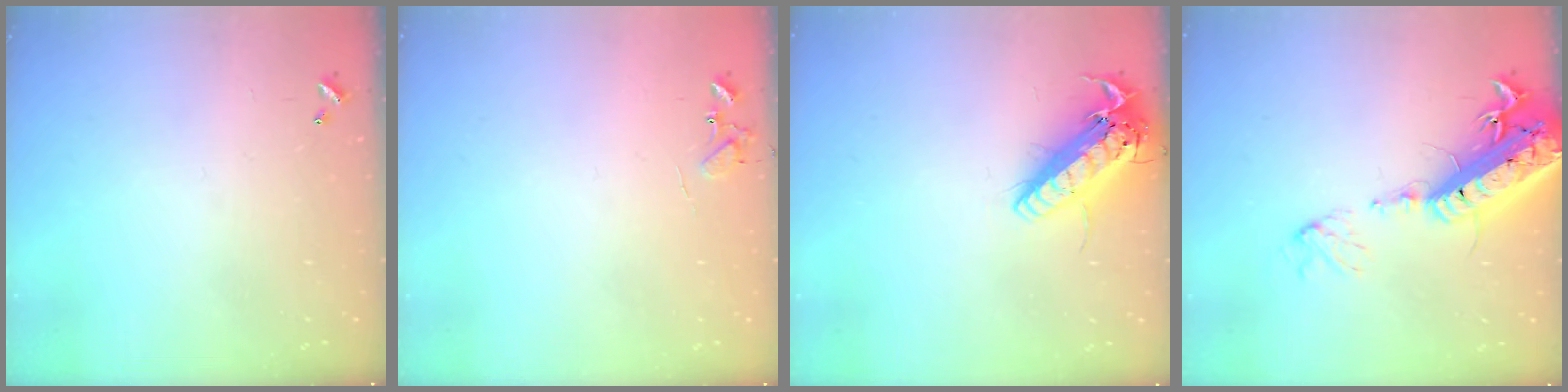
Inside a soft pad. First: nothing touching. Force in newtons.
{"total": 7.6, "press": 7.6, "slide": 0.6}
{"total": 18.2, "press": 17.9, "slide": 3.4}
{"total": 23.7, "press": 23.2, "slide": 5.2}